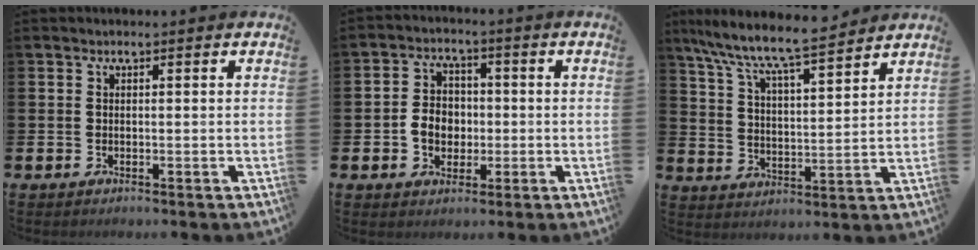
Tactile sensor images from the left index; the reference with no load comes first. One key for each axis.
{"total": 4.7, "fx": -0.8, "fy": 3.9, "fz": 2.5, "tx": -0.041, "ty": 0.007, "tz": -0.021}
{"total": 8.4, "fx": 7.9, "fy": 0.5, "fz": 2.9, "tx": -0.093, "ty": -0.059, "tz": 0.135}